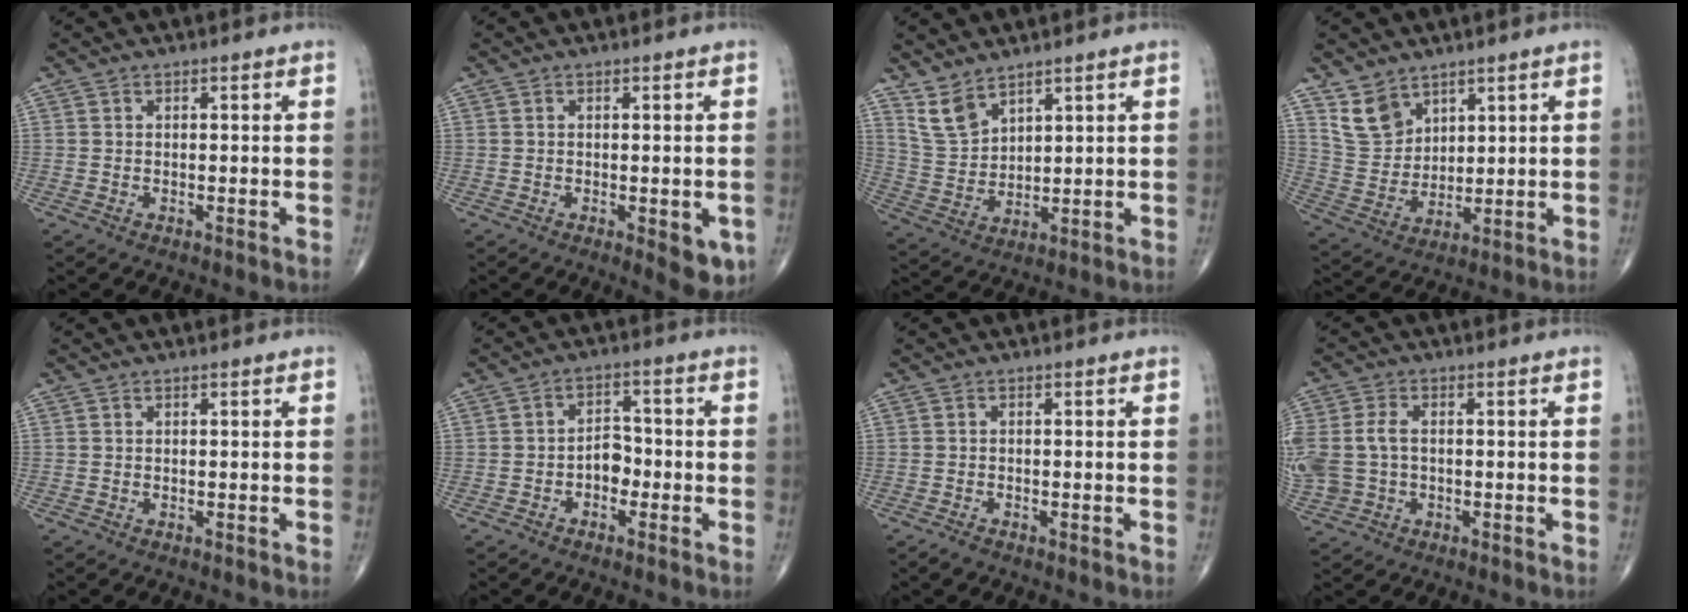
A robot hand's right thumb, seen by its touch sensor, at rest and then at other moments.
{"total": 5.8, "force": [-1.7, 2.2, 5.1], "torque": [-0.047, -0.011, -0.018]}
{"total": 6.4, "force": [5.0, 2.6, 3.0], "torque": [-0.052, -0.031, 0.115]}
{"total": 7.8, "force": [5.3, 4.9, 2.7], "torque": [-0.035, -0.033, 0.117]}
{"total": 0.0}
{"total": 4.3, "force": [-1.6, 3.0, 2.7], "torque": [-0.021, 0.023, -0.035]}
{"total": 1.4, "force": [-1.0, 0.6, 0.7], "torque": [-0.016, -0.001, -0.021]}
{"total": 9.8, "force": [-0.4, 7.0, 6.8], "torque": [-0.181, 0.014, -0.004]}